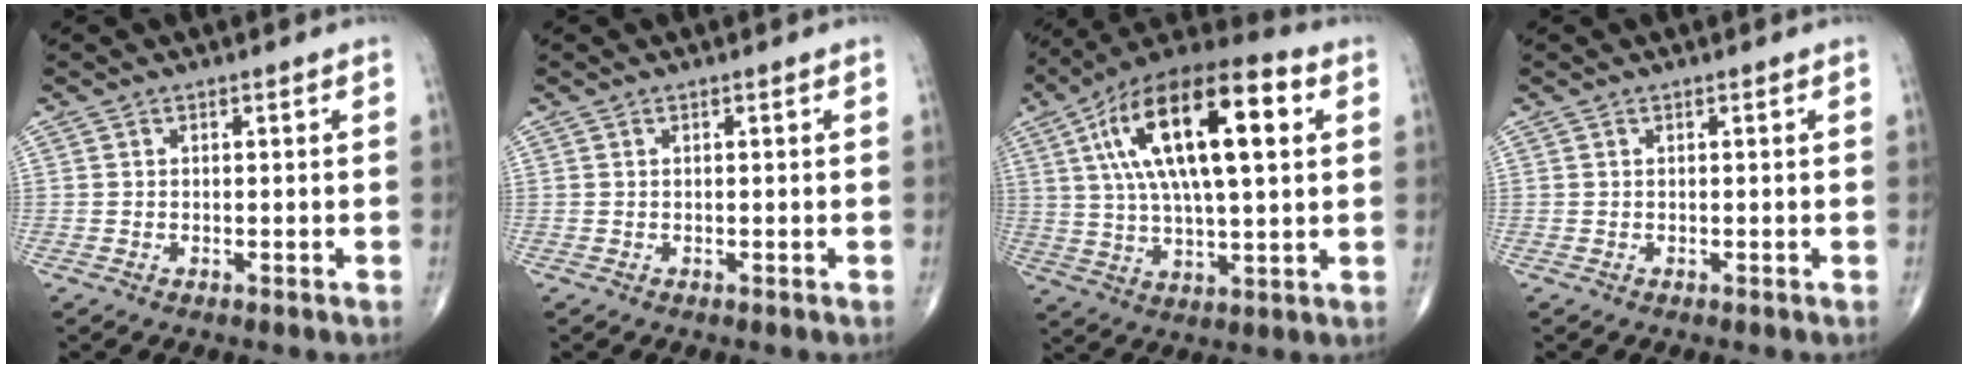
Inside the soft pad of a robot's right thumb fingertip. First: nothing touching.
{"total": 0.0}
{"total": 23.9, "force": [6.7, 9.0, 21.1], "torque": [-0.371, 0.019, 0.105]}
{"total": 0.0}